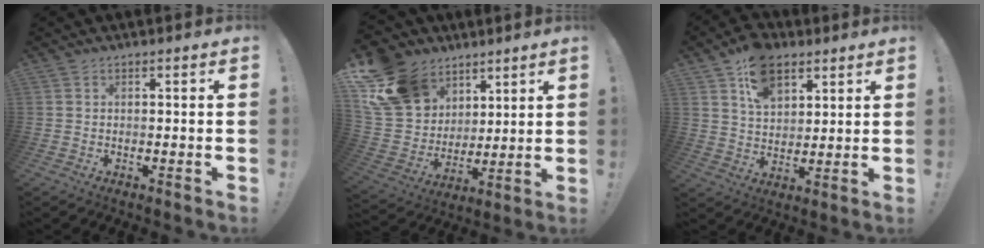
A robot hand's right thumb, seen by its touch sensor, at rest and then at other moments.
{"total": 18.3, "force": [9.8, 13.7, 7.1], "torque": [-0.136, -0.054, 0.208]}
{"total": 12.2, "force": [7.0, 7.7, 6.3], "torque": [-0.102, -0.028, 0.132]}